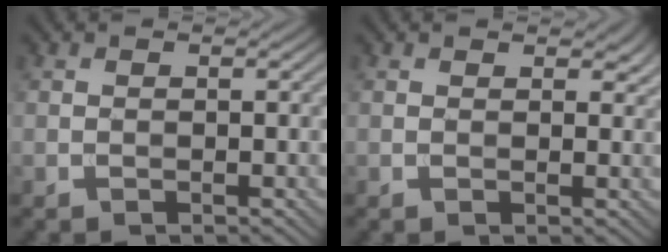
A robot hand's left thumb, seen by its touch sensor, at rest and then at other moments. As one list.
[{"total": 1.6, "force": [1.1, 0.9, 0.8], "torque": [-0.011, -0.004, 0.018]}]